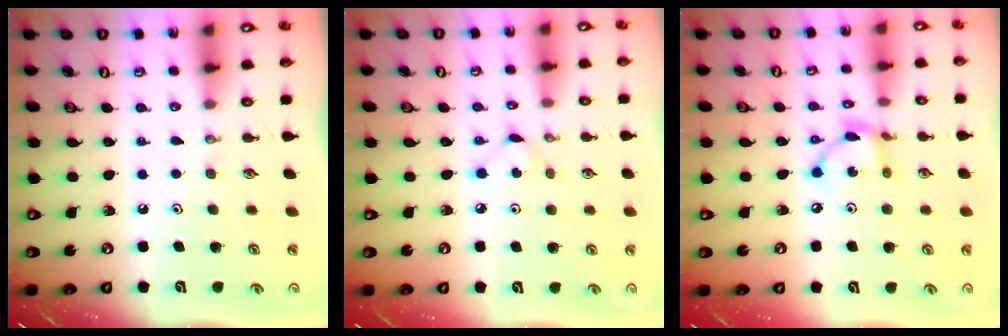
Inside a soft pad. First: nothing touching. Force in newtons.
{"total": 3.3, "press": 3.3, "slide": 0.5}
{"total": 7.3, "press": 7.3, "slide": 0.2}